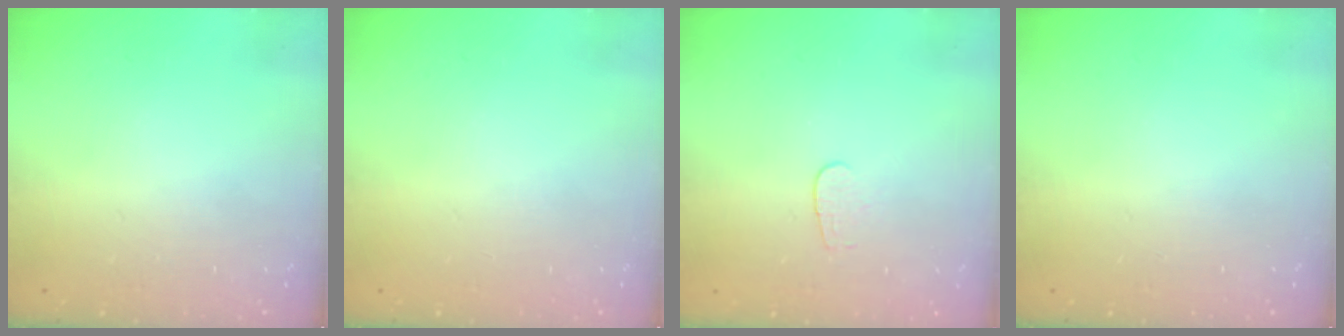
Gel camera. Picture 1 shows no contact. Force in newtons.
{"total": 0.0}
{"total": 4.0, "press": 4.0, "slide": 0.3}
{"total": 0.0}